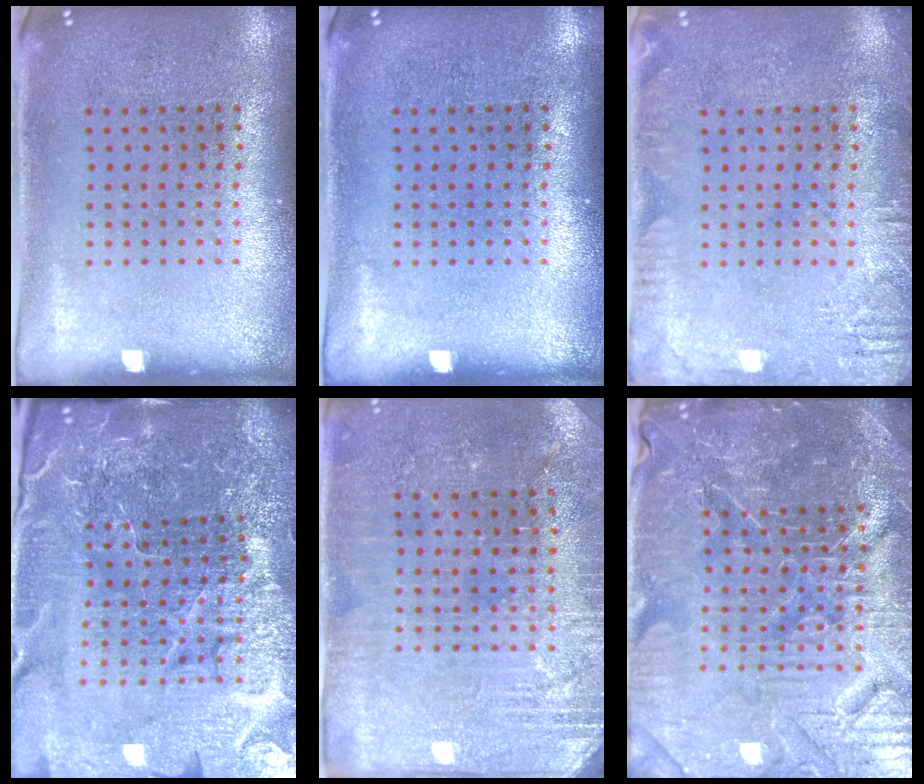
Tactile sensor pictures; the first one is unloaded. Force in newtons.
{"total": 0.0}
{"total": 2.3, "press": 2.3, "slide": 0.2}
{"total": 6.6, "press": 5.8, "slide": 3.0}
{"total": 2.8, "press": 2.8, "slide": 0.4}
{"total": 5.8, "press": 5.4, "slide": 2.2}